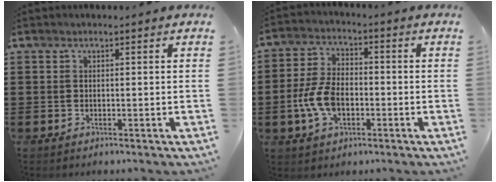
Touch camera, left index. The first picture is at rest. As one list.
[{"total": 7.8, "force": [-2.1, 4.5, 6.0], "torque": [-0.152, -0.001, -0.048]}]